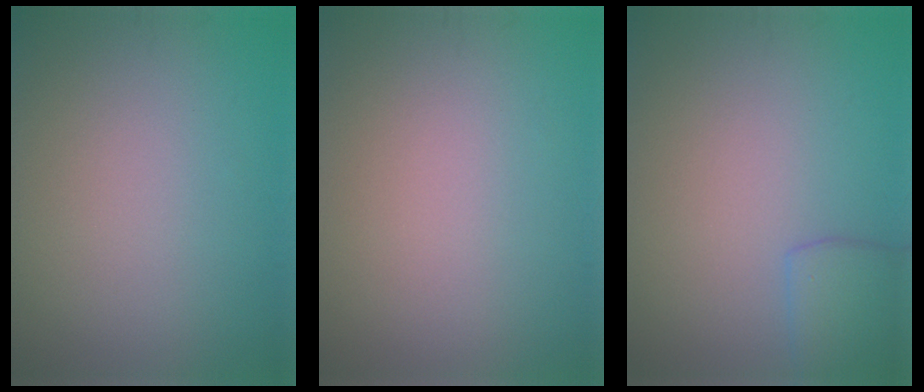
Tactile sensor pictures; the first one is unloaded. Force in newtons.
{"total": 0.0}
{"total": 2.6, "press": 2.6, "slide": 0.1}